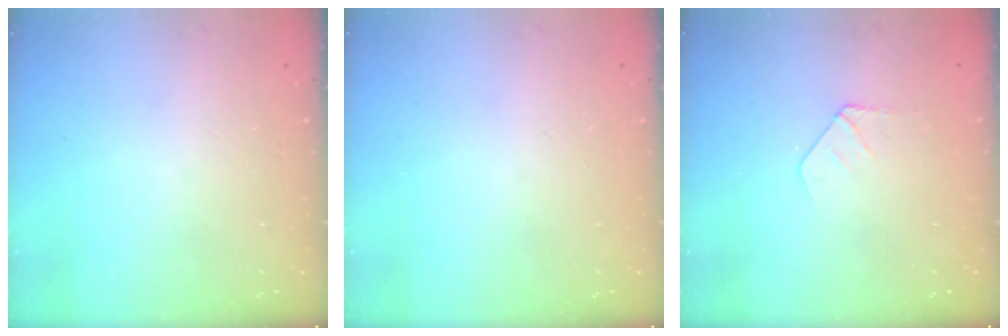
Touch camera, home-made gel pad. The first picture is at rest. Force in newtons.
{"total": 0.0}
{"total": 4.1, "press": 4.1, "slide": 0.3}